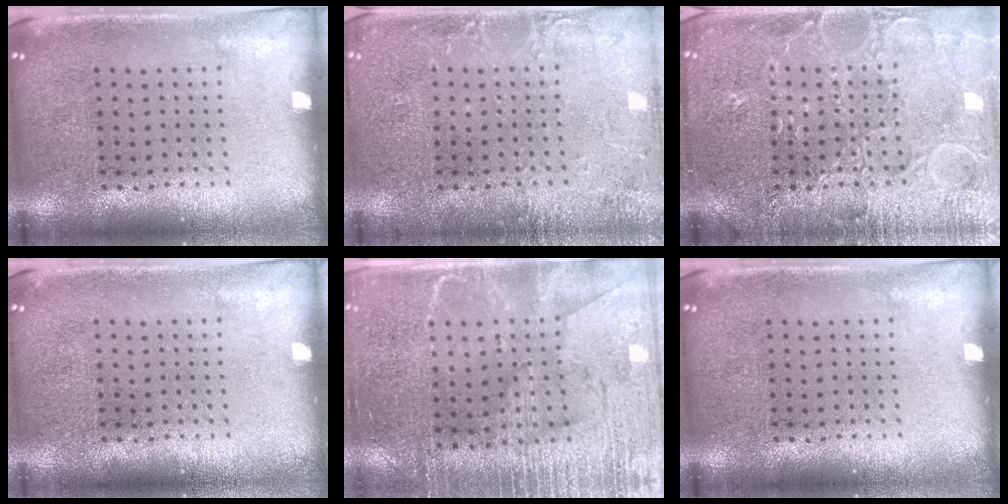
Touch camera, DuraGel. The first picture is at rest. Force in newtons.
{"total": 2.5, "press": 2.5, "slide": 0.3}
{"total": 5.6, "press": 5.5, "slide": 0.7}
{"total": 0.0}
{"total": 3.3, "press": 2.8, "slide": 1.7}
{"total": 0.0}